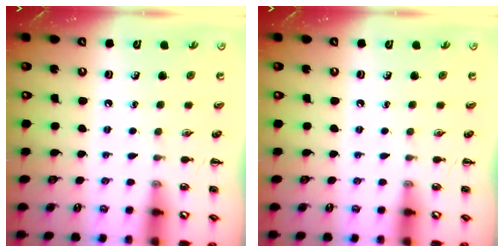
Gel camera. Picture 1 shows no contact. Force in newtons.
{"total": 0.0}